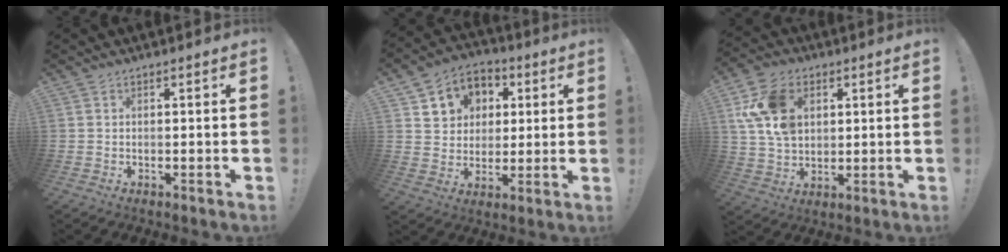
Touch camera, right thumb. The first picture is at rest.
{"total": 10.0, "force": [3.5, 9.0, 2.6], "torque": [-0.033, -0.019, 0.072]}
{"total": 14.7, "force": [4.9, 10.7, 8.9], "torque": [-0.162, -0.005, 0.097]}